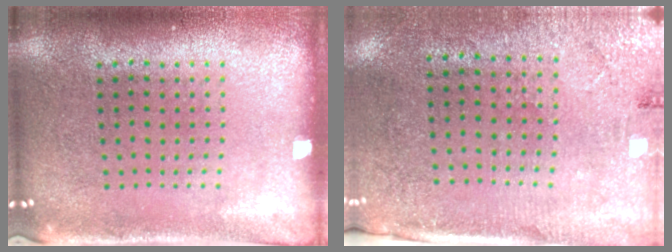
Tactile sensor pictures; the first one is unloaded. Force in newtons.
{"total": 2.7, "press": 2.4, "slide": 1.3}